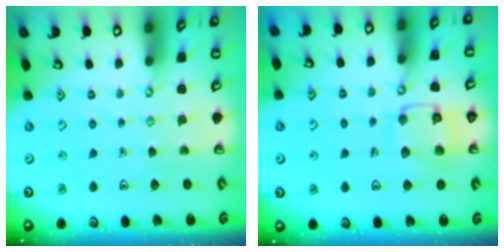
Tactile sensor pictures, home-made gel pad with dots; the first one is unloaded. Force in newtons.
{"total": 12.4, "press": 12.4, "slide": 1.0}